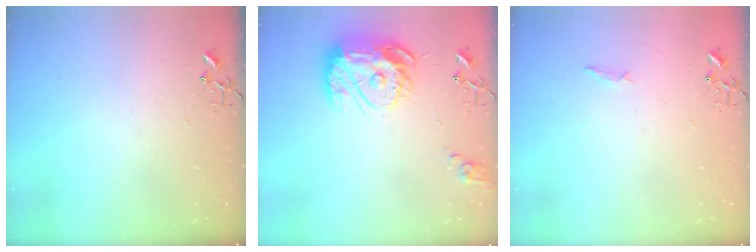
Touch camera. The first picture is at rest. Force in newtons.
{"total": 17.5, "press": 17.4, "slide": 1.8}
{"total": 4.4, "press": 4.4, "slide": 0.6}